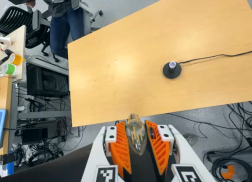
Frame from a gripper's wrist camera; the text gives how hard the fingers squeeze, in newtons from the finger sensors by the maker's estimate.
{"total": 13.7, "left": 13.9, "right": 13.5}